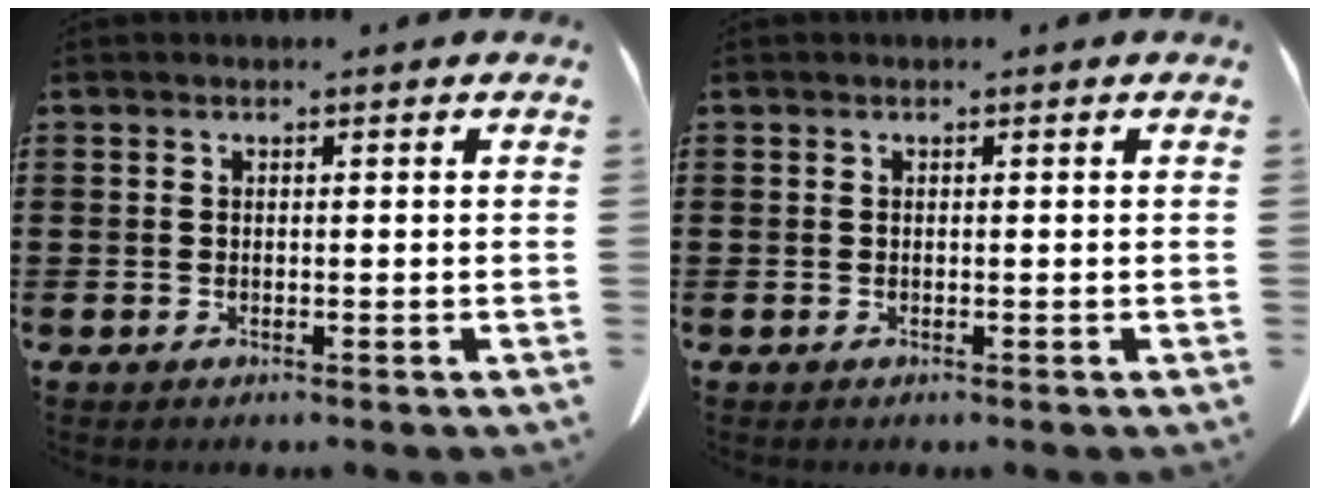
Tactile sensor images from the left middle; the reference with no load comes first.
{"total": 0.0}